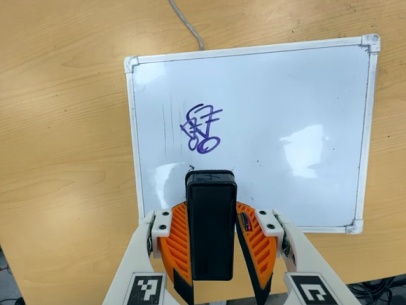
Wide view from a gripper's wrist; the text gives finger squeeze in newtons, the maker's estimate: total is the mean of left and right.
{"total": 5.6, "left": 4.5, "right": 6.7}